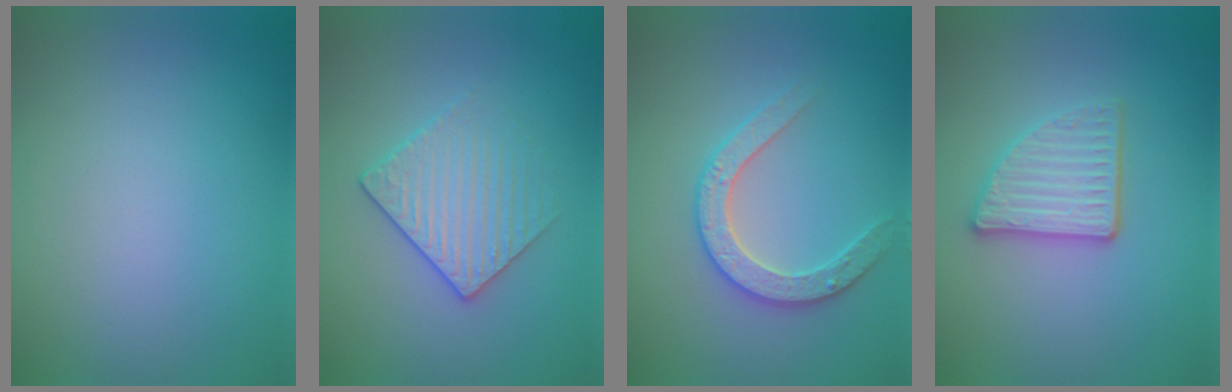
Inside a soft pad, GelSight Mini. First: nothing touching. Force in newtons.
{"total": 3.1, "press": 2.9, "slide": 1.1}
{"total": 3.0, "press": 2.9, "slide": 0.5}
{"total": 3.6, "press": 3.1, "slide": 1.8}